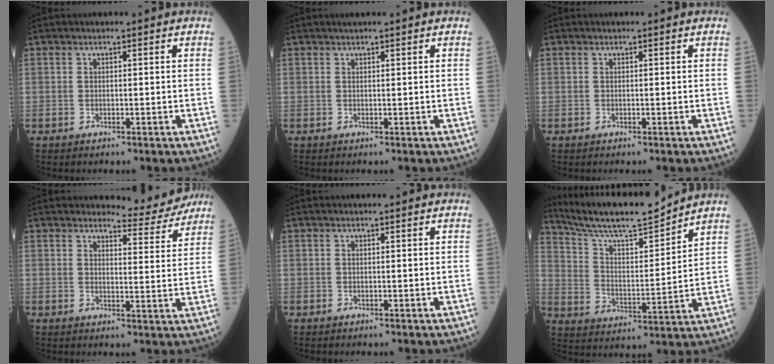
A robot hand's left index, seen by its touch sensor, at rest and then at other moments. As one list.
[{"total": 1.3, "force": [1.0, 0.1, 0.7], "torque": [-0.010, 0.012, 0.018]}, {"total": 0.0}, {"total": 6.0, "force": [6.0, 0.6, -0.2], "torque": [-0.004, -0.024, 0.066]}, {"total": 0.0}, {"total": 13.9, "force": [13.0, 0.5, 4.9], "torque": [-0.100, -0.001, 0.228]}]